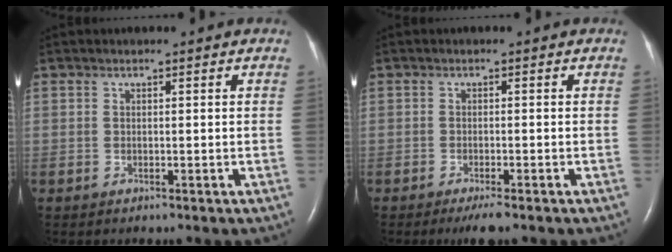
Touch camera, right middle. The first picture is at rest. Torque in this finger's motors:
{"motor_torque": [-0.01, 0.02, 0.01, 0.00]}